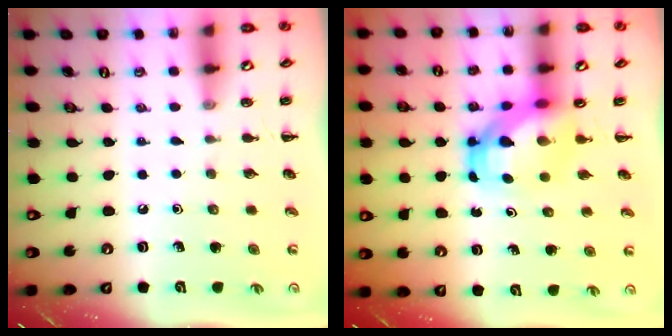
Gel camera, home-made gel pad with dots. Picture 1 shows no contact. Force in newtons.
{"total": 5.5, "press": 5.3, "slide": 1.6}